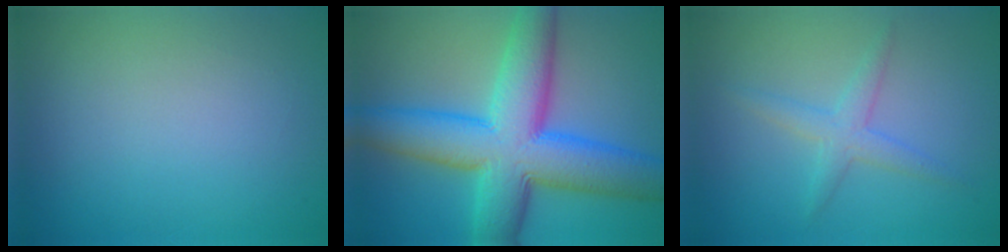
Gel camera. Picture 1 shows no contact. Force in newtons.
{"total": 12.1, "press": 12.1, "slide": 0.3}
{"total": 2.2, "press": 2.2, "slide": 0.1}